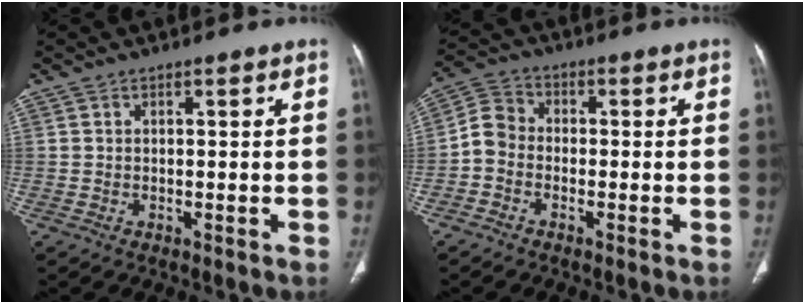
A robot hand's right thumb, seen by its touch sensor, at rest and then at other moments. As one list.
[{"total": 5.1, "force": [-1.5, 4.2, 2.6], "torque": [-0.039, 0.020, -0.047]}]